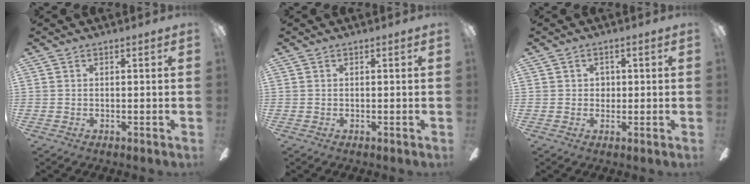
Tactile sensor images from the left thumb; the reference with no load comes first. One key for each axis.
{"total": 0.0}
{"total": 1.8, "fx": 0.3, "fy": 1.7, "fz": 0.5, "tx": -0.006, "ty": 0.005, "tz": 0.002}